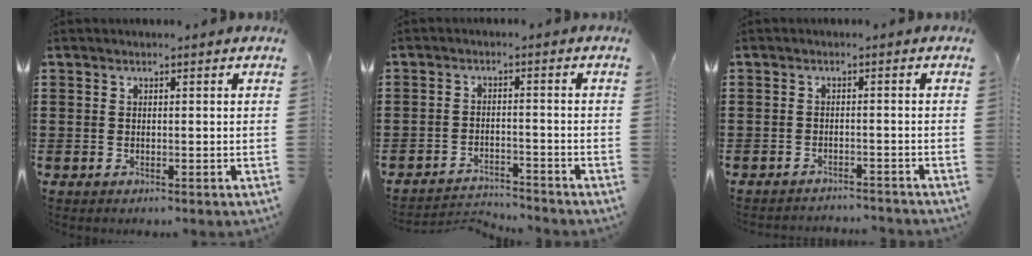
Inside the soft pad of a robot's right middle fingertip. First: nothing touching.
{"total": 2.9, "force": [-2.9, 0.3, 0.2], "torque": [-0.010, 0.001, -0.063]}
{"total": 1.9, "force": [-1.9, 0.0, 0.1], "torque": [-0.006, 0.002, -0.041]}